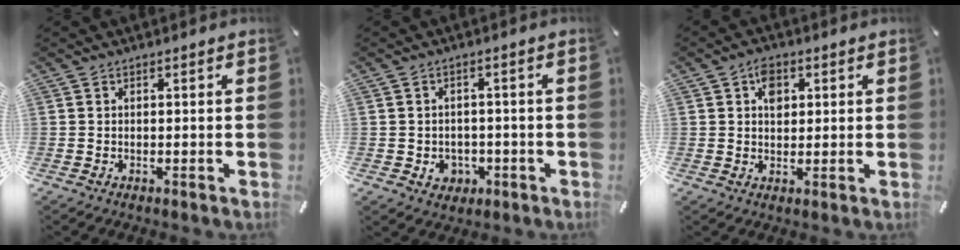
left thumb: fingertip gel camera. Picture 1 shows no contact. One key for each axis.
{"total": 4.4, "fx": -1.0, "fy": 4.1, "fz": 1.4, "tx": -0.012, "ty": 0.003, "tz": -0.019}
{"total": 4.8, "fx": 1.4, "fy": 3.6, "fz": 2.8, "tx": -0.029, "ty": -0.004, "tz": 0.018}